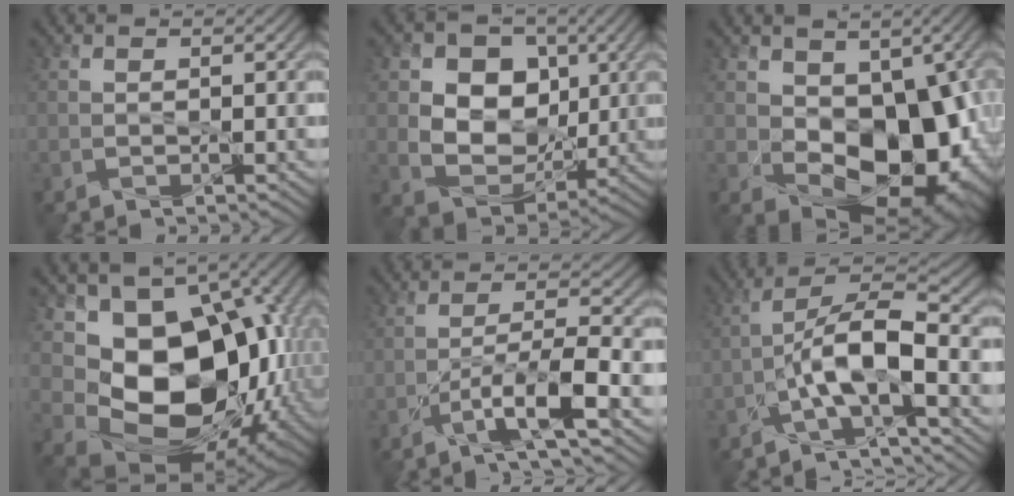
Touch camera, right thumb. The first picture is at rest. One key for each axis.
{"total": 10.9, "fx": 2.2, "fy": 8.4, "fz": 6.6, "tx": -0.142, "ty": -0.002, "tz": 0.033}
{"total": 14.8, "fx": -1.0, "fy": 9.7, "fz": 11.2, "tx": -0.147, "ty": -0.033, "tz": -0.003}
{"total": 16.5, "fx": -0.2, "fy": 12.2, "fz": 11.1, "tx": -0.169, "ty": -0.044, "tz": 0.023}
{"total": 6.6, "fx": -4.1, "fy": 0.3, "fz": 5.2, "tx": -0.090, "ty": 0.013, "tz": -0.076}
{"total": 8.2, "fx": -3.6, "fy": 1.5, "fz": 7.1, "tx": -0.123, "ty": 0.022, "tz": -0.074}